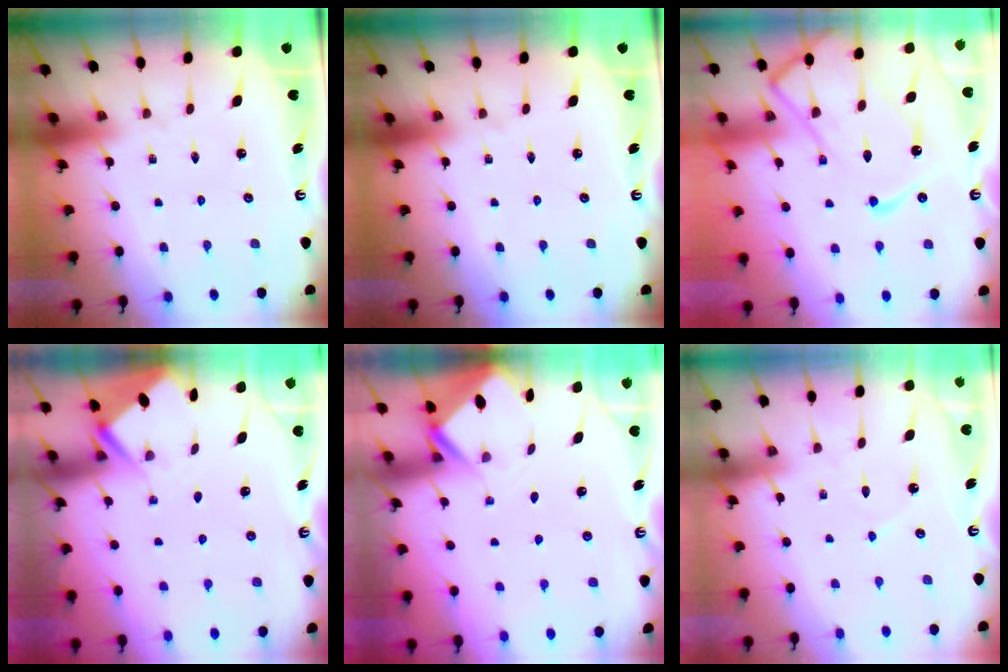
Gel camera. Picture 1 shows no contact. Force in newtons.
{"total": 0.0}
{"total": 13.9, "press": 13.9, "slide": 0.9}
{"total": 2.9, "press": 2.9, "slide": 0.3}
{"total": 2.4, "press": 2.4, "slide": 0.1}
{"total": 2.6, "press": 2.5, "slide": 0.3}